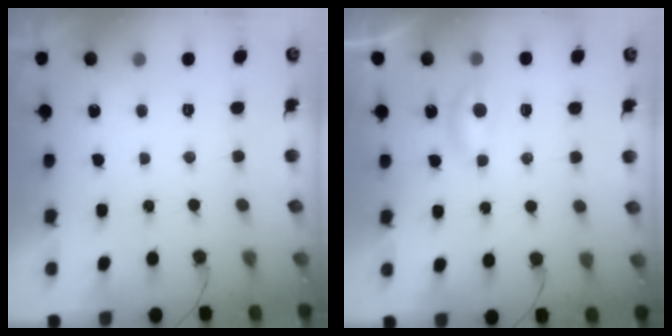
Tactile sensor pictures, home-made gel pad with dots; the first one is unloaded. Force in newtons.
{"total": 4.5, "press": 4.5, "slide": 0.5}